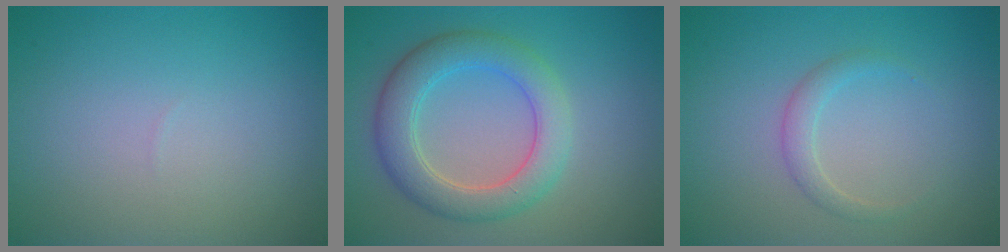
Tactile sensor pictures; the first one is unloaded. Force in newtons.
{"total": 5.2, "press": 5.2, "slide": 0.2}
{"total": 1.4, "press": 1.4, "slide": 0.0}